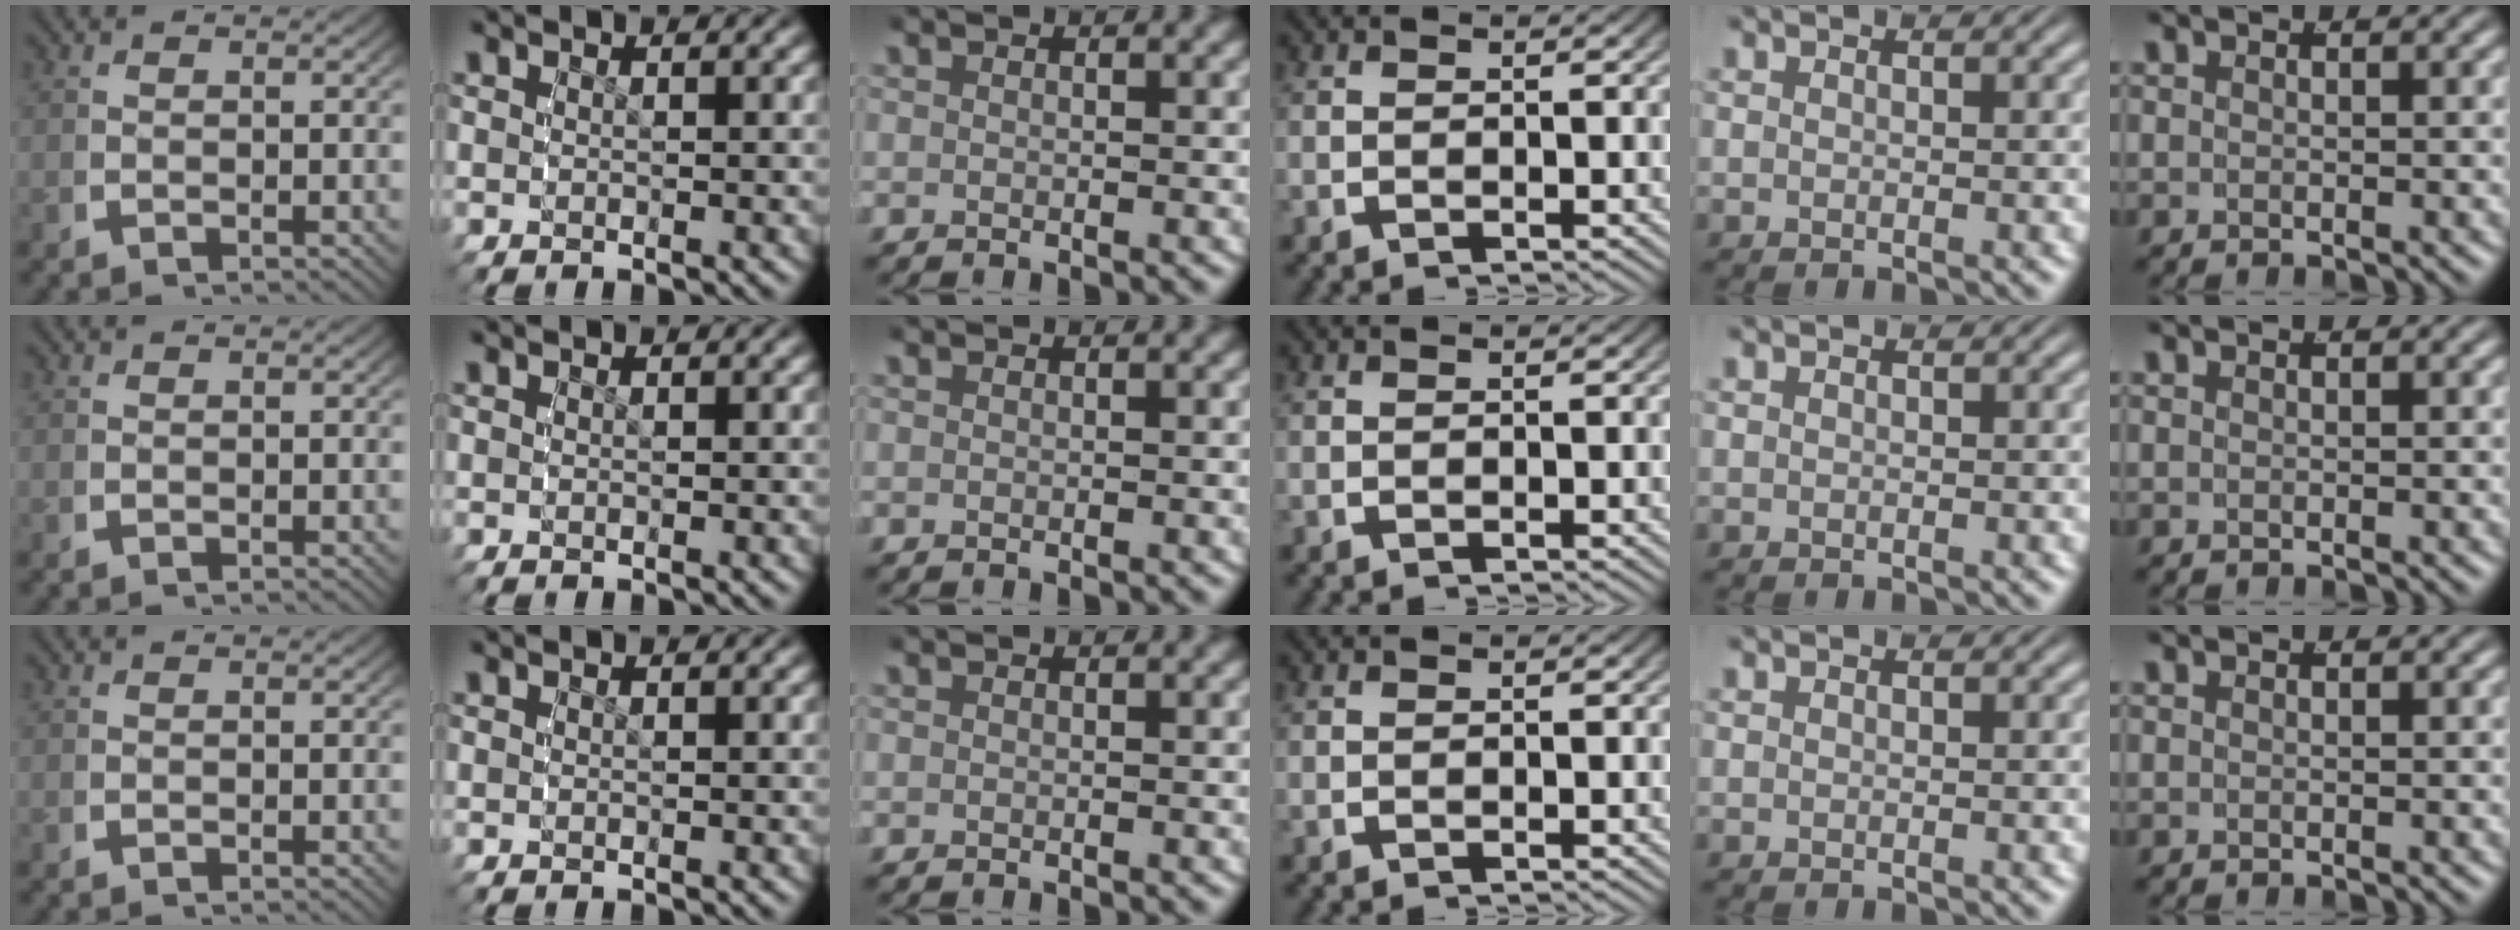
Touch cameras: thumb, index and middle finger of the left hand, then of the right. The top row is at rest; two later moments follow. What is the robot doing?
{"motion": "reach", "object": "bowl"}